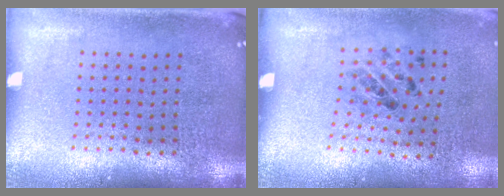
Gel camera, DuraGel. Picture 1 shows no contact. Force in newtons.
{"total": 1.3, "press": 0.8, "slide": 1.1}